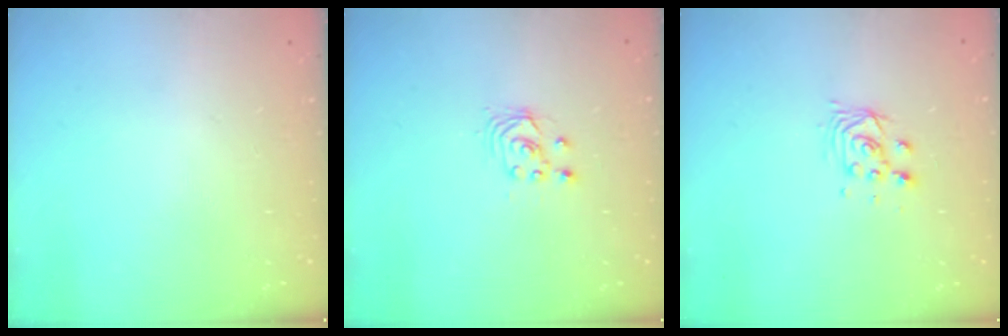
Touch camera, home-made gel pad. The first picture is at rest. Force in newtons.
{"total": 2.5, "press": 2.5, "slide": 0.2}
{"total": 5.0, "press": 5.0, "slide": 0.3}